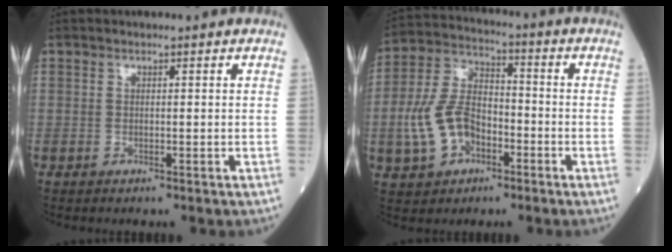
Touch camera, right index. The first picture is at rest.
{"total": 10.8, "force": [-3.5, 6.9, 7.6], "torque": [-0.176, 0.018, -0.065]}